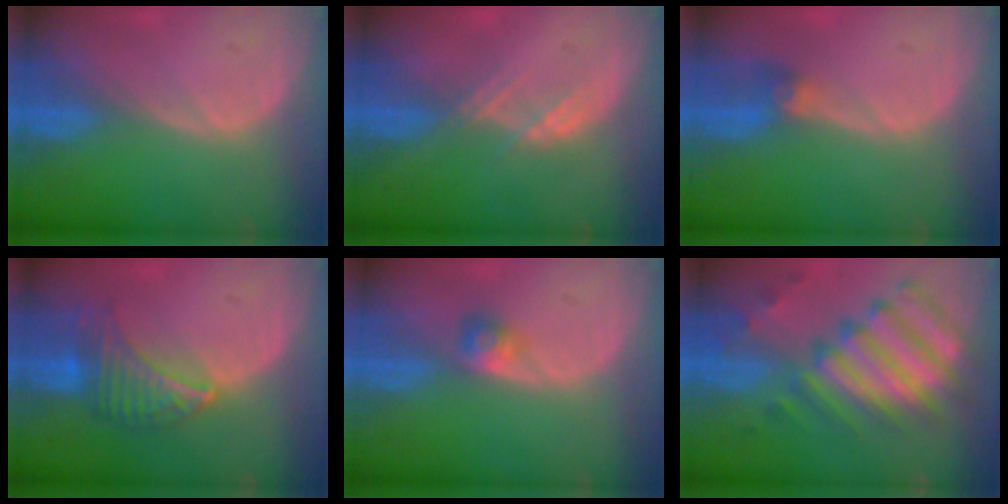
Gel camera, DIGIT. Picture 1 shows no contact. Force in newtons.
{"total": 2.3, "press": 2.3, "slide": 0.2}
{"total": 3.0, "press": 2.6, "slide": 1.4}
{"total": 6.9, "press": 6.7, "slide": 1.6}
{"total": 2.5, "press": 2.4, "slide": 0.7}
{"total": 11.9, "press": 10.4, "slide": 5.7}